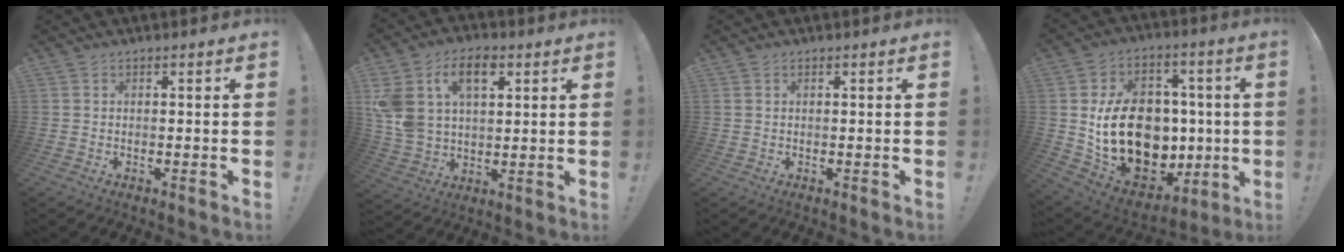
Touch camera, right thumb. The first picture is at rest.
{"total": 15.6, "force": [6.5, 10.1, 9.9], "torque": [-0.189, -0.019, 0.116]}
{"total": 0.7, "force": [0.4, 0.3, 0.4], "torque": [-0.015, 0.003, 0.010]}
{"total": 22.1, "force": [-0.1, 16.8, 14.3], "torque": [-0.250, 0.002, 0.035]}